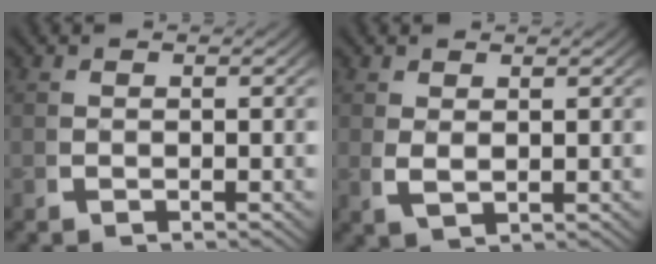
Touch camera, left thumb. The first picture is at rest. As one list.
[{"total": 1.5, "force": [0.8, 0.5, 1.1], "torque": [-0.032, -0.007, 0.028]}]